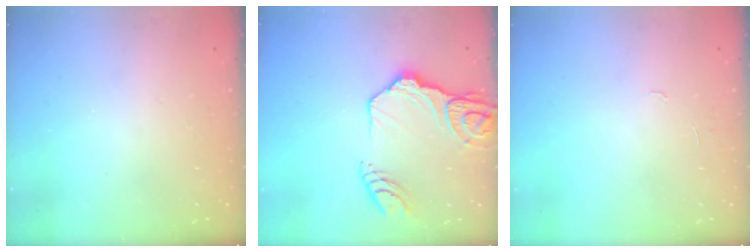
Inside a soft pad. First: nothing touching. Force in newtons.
{"total": 16.9, "press": 16.9, "slide": 1.1}
{"total": 3.7, "press": 3.6, "slide": 0.3}